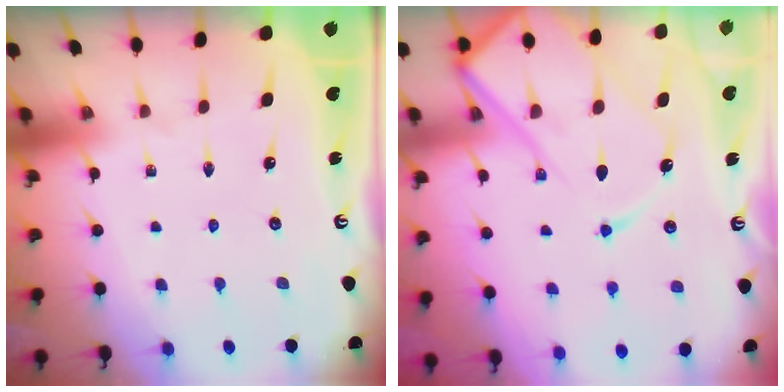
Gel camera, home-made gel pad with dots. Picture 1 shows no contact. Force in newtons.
{"total": 15.4, "press": 15.3, "slide": 1.5}